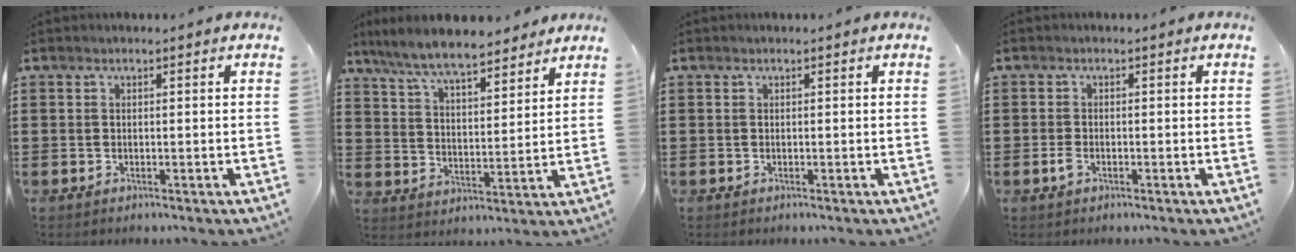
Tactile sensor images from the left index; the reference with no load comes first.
{"total": 8.1, "force": [7.2, 1.2, 3.3], "torque": [-0.092, -0.029, 0.130]}
{"total": 0.0}
{"total": 1.8, "force": [-0.7, 0.9, 1.3], "torque": [-0.042, -0.005, -0.018]}